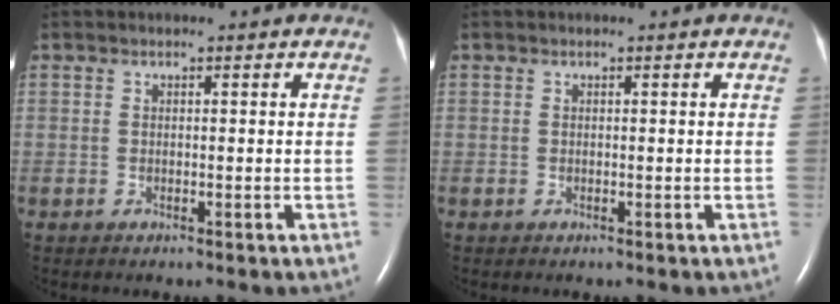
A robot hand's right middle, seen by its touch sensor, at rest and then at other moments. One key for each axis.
{"total": 0.0}